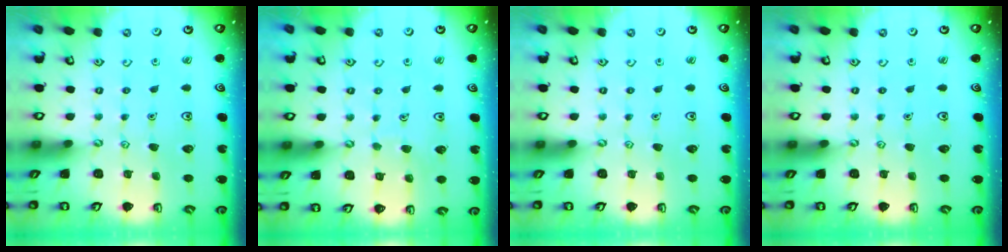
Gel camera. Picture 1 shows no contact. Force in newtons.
{"total": 3.9, "press": 3.9, "slide": 0.3}
{"total": 0.0}
{"total": 0.0}